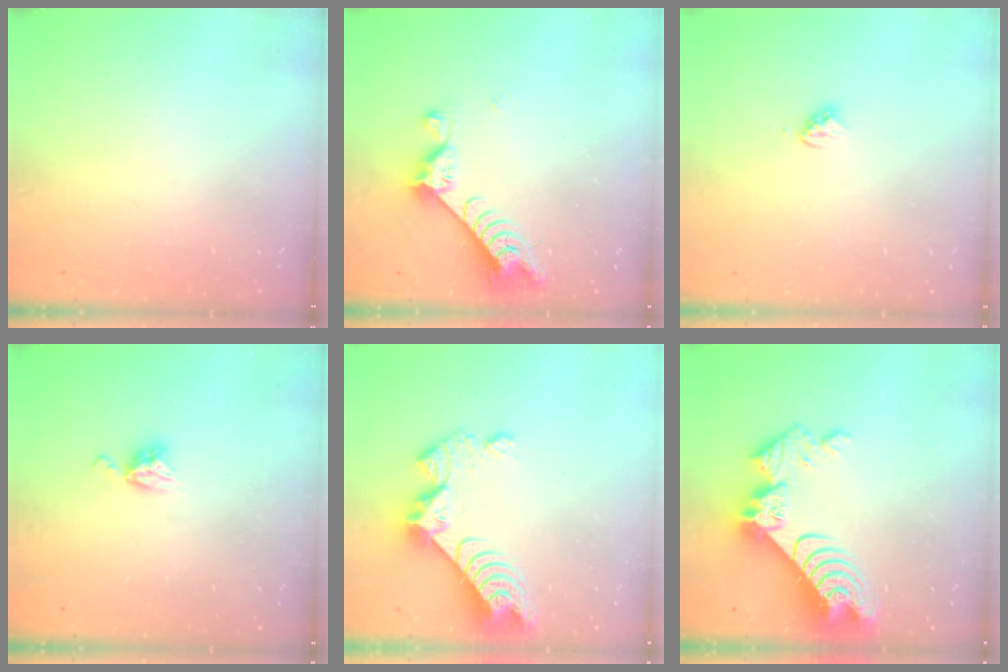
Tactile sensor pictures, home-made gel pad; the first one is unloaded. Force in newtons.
{"total": 7.2, "press": 7.2, "slide": 1.0}
{"total": 3.3, "press": 3.3, "slide": 0.2}
{"total": 6.0, "press": 6.0, "slide": 0.4}
{"total": 9.0, "press": 9.0, "slide": 0.8}
{"total": 14.6, "press": 14.5, "slide": 1.5}